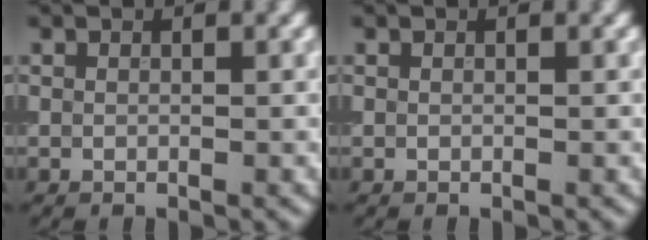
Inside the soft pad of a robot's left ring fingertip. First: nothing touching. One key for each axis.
{"total": 0.0}